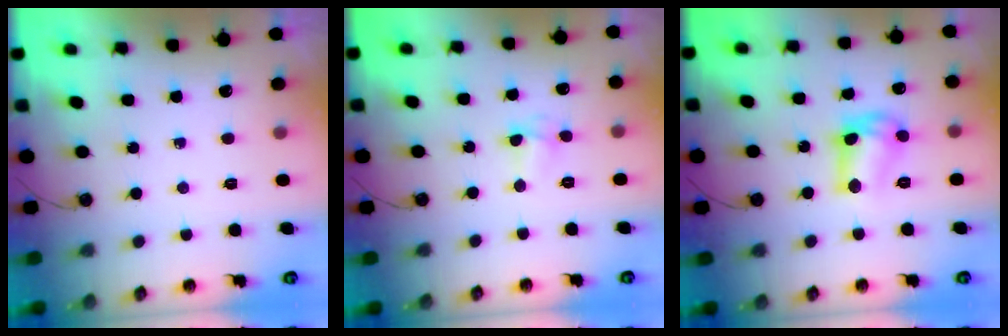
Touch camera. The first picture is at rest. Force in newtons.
{"total": 3.6, "press": 3.5, "slide": 0.7}
{"total": 11.7, "press": 11.6, "slide": 0.7}